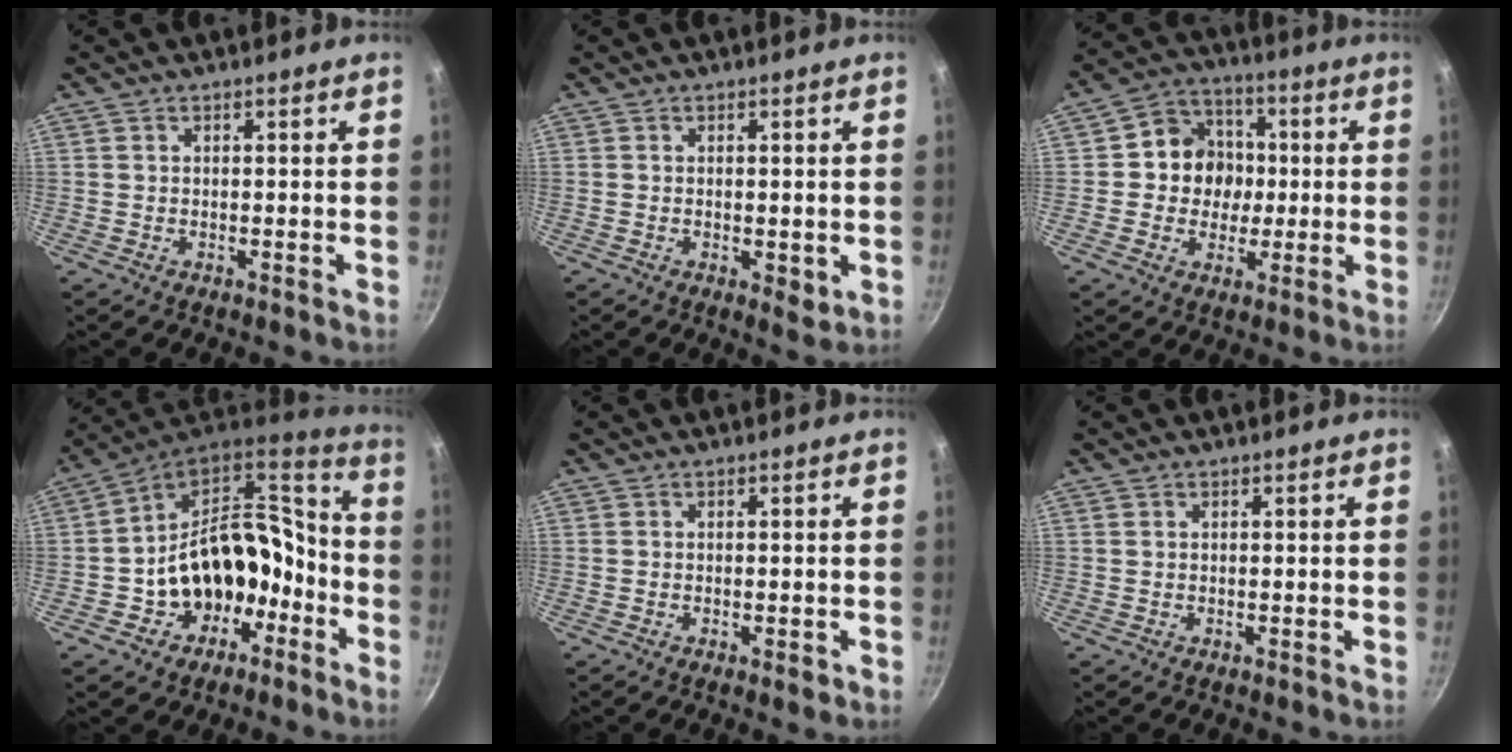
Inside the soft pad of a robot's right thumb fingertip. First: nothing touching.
{"total": 2.8, "force": [-0.4, 1.3, 2.4], "torque": [-0.035, -0.011, -0.003]}
{"total": 10.2, "force": [0.1, 9.3, 4.1], "torque": [-0.020, 0.017, -0.015]}
{"total": 18.7, "force": [-5.7, 14.1, 11.0], "torque": [-0.141, 0.083, -0.071]}
{"total": 1.7, "force": [-0.7, 0.6, 1.4], "torque": [-0.025, 0.000, -0.009]}
{"total": 0.0}